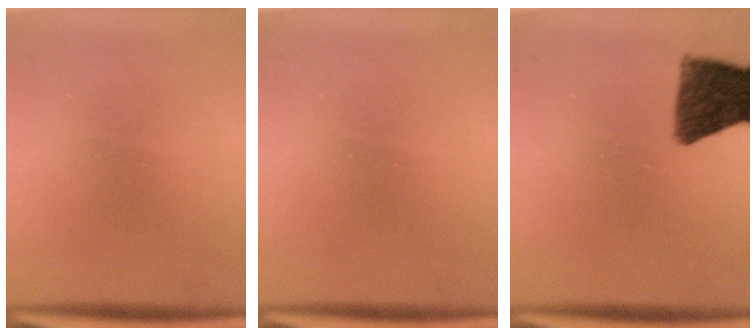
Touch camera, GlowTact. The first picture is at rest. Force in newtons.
{"total": 0.0}
{"total": 10.9}